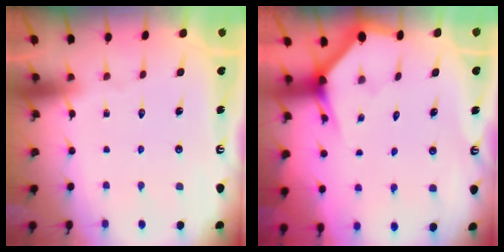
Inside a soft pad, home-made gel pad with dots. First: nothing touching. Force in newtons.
{"total": 2.8, "press": 2.8, "slide": 0.1}